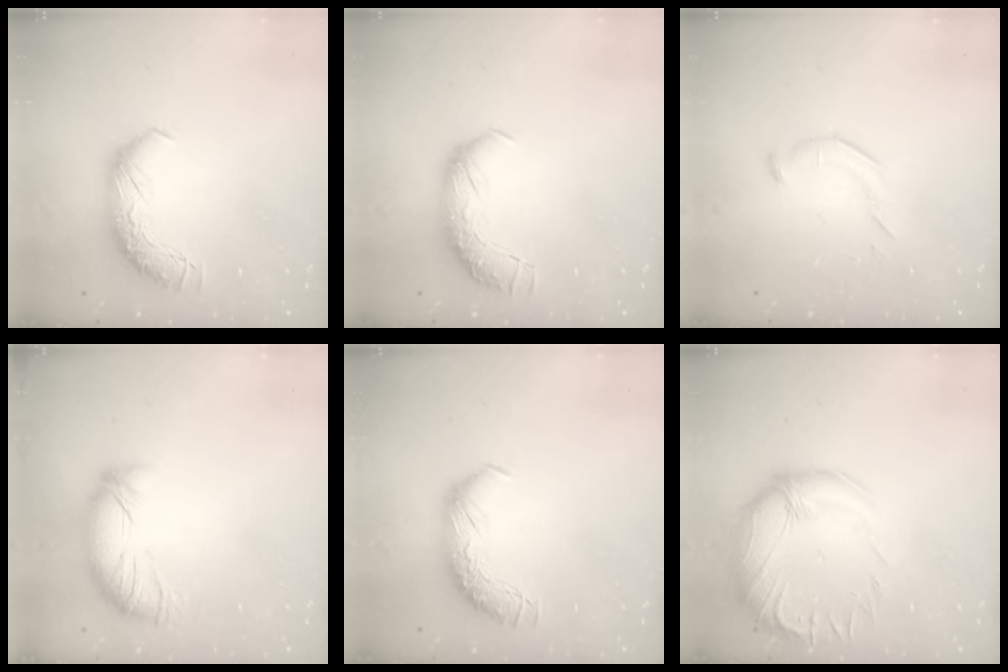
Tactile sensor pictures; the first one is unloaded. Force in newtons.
{"total": 2.3, "press": 1.1, "slide": 2.1}
{"total": 5.6, "press": 5.5, "slide": 1.1}
{"total": 3.5, "press": 3.1, "slide": 1.7}
{"total": 0.0}
{"total": 3.0, "press": 1.1, "slide": 2.8}